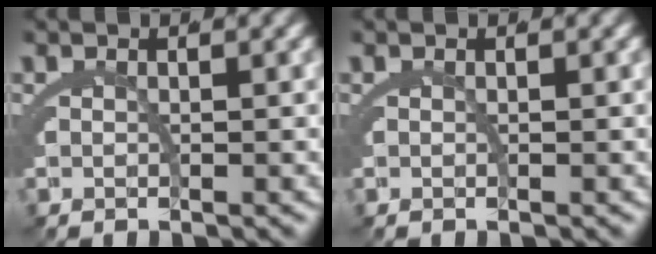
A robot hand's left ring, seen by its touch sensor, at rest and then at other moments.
{"total": 0.0}